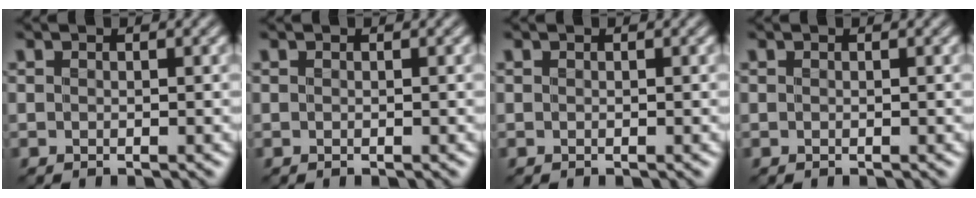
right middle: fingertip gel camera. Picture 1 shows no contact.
{"total": 0.0}
{"total": 0.0}
{"total": 0.0}